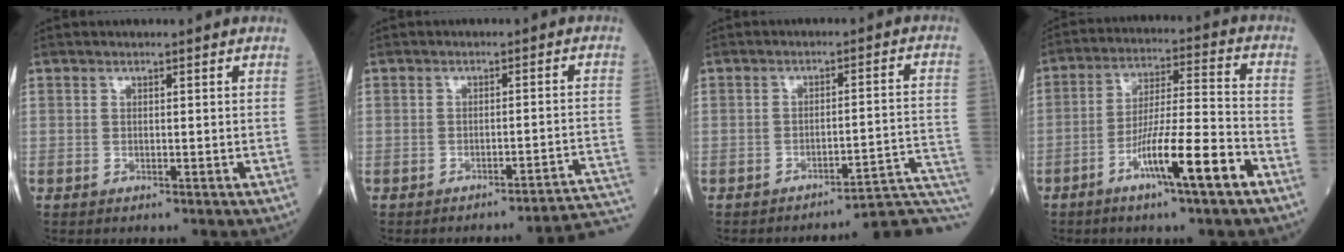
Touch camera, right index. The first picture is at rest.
{"total": 8.5, "force": [-8.2, -1.7, 1.8], "torque": [0.011, 0.007, -0.097]}
{"total": 9.3, "force": [-8.8, -1.3, 2.7], "torque": [-0.003, 0.026, -0.110]}
{"total": 11.9, "force": [-6.1, 0.2, 10.2], "torque": [-0.177, -0.001, -0.108]}